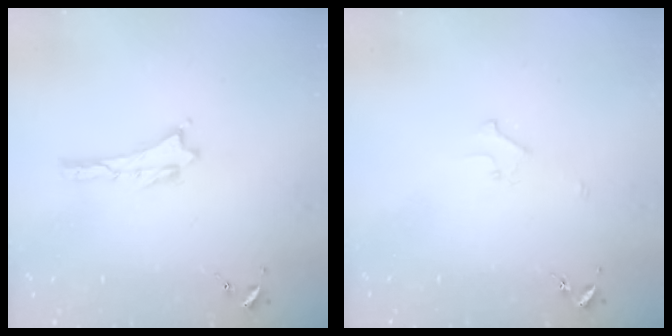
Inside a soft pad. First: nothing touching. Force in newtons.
{"total": 2.2, "press": 2.2, "slide": 0.2}